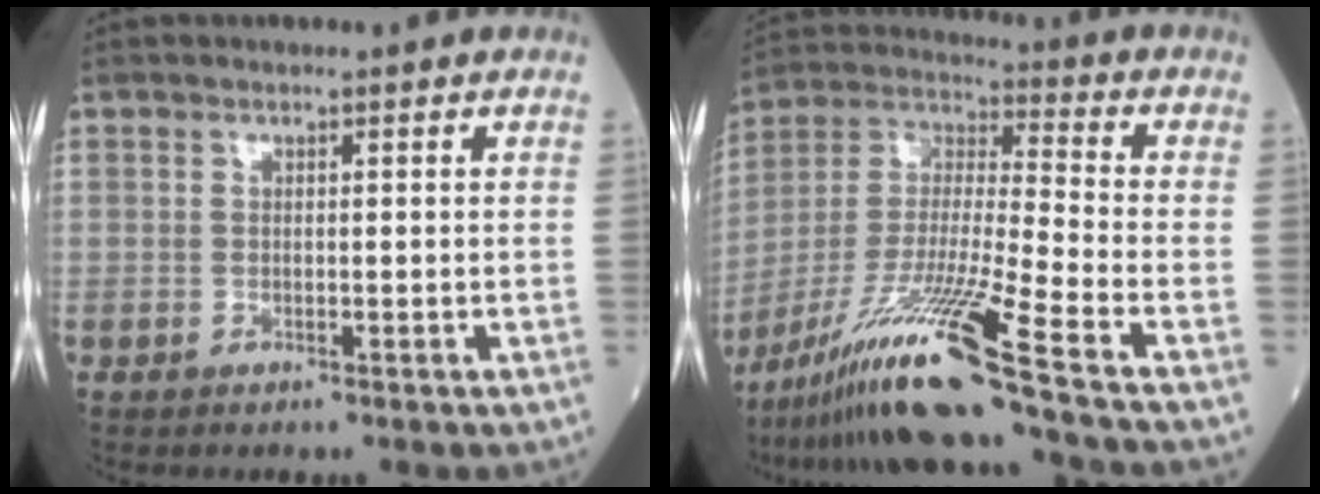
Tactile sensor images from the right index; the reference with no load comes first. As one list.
[{"total": 18.2, "force": [-12.6, -2.6, 12.8], "torque": [-0.278, -0.030, -0.234]}]